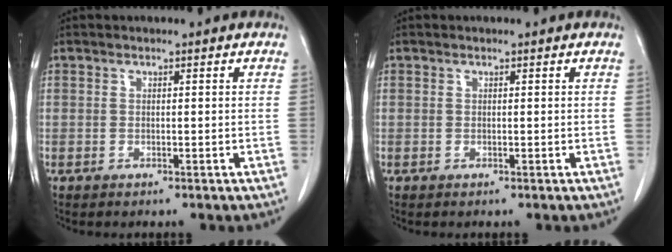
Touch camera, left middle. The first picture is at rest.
{"total": 0.0}